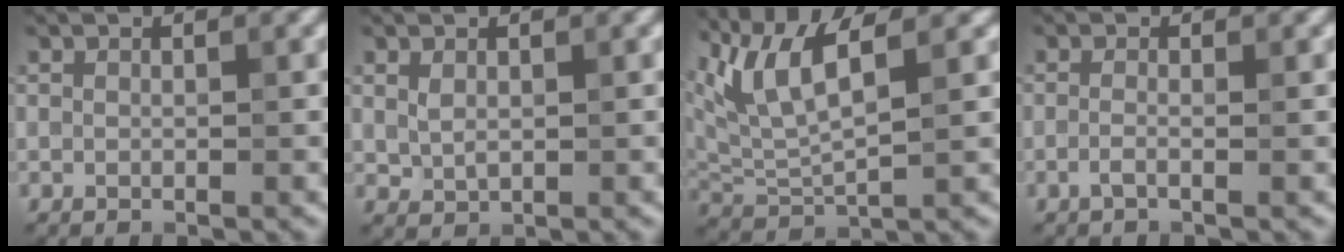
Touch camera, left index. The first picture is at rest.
{"total": 1.4, "force": [0.5, 0.9, 0.9], "torque": [-0.019, -0.002, 0.015]}
{"total": 6.2, "force": [3.4, 1.8, 4.8], "torque": [-0.109, 0.001, 0.068]}
{"total": 1.2, "force": [-0.4, 0.3, 1.1], "torque": [-0.020, -0.003, -0.012]}